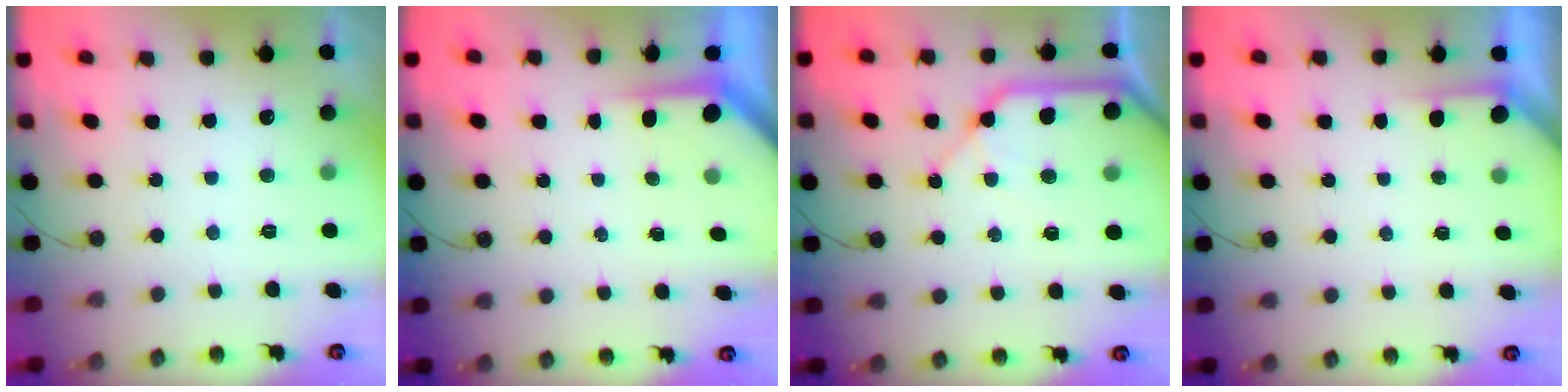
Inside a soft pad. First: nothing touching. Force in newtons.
{"total": 3.8, "press": 3.8, "slide": 0.3}
{"total": 15.0, "press": 14.8, "slide": 2.0}
{"total": 1.7, "press": 1.7, "slide": 0.2}